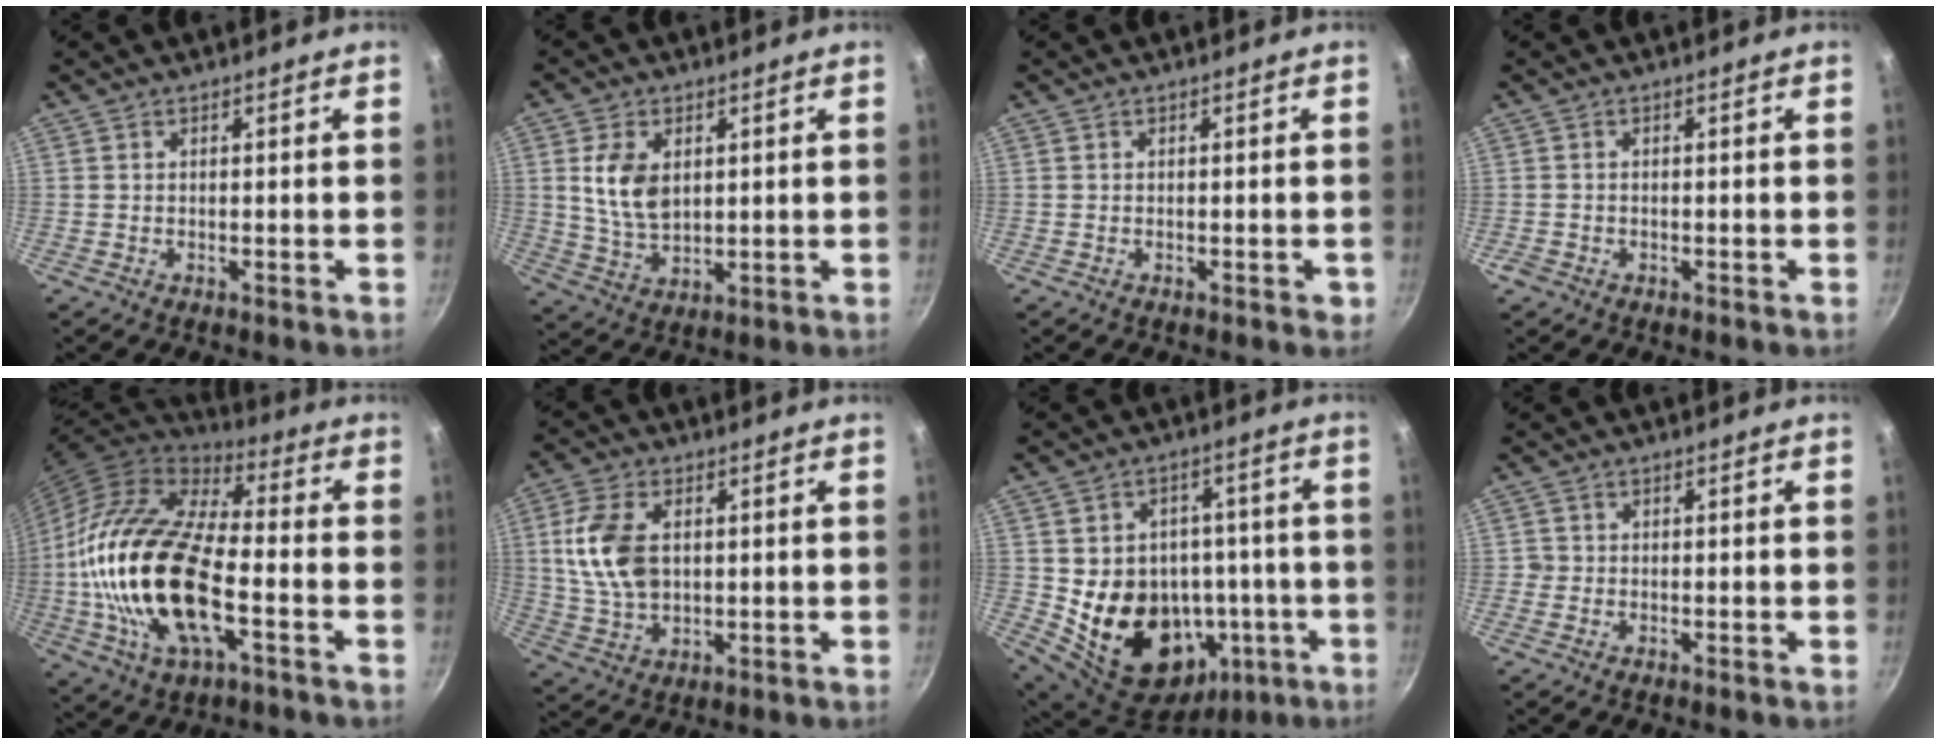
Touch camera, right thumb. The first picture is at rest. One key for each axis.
{"total": 8.9, "fx": 2.1, "fy": 5.8, "fz": 6.5, "tx": -0.114, "ty": -0.015, "tz": 0.046}
{"total": 1.2, "fx": -0.4, "fy": 0.7, "fz": 0.8, "tx": -0.001, "ty": 0.005, "tz": -0.006}
{"total": 1.4, "fx": -0.8, "fy": 1.1, "fz": 0.5, "tx": -0.012, "ty": 0.004, "tz": -0.012}
{"total": 25.6, "fx": -4.5, "fy": 12.1, "fz": 22.1, "tx": -0.428, "ty": 0.021, "tz": -0.091}
{"total": 11.6, "fx": 1.9, "fy": 7.4, "fz": 8.8, "tx": -0.160, "ty": -0.004, "tz": 0.038}
{"total": 20.0, "fx": -3.8, "fy": 16.1, "fz": 11.3, "tx": -0.146, "ty": 0.029, "tz": -0.033}
{"total": 1.1, "fx": -0.3, "fy": 1.0, "fz": 0.1, "tx": 0.002, "ty": 0.003, "tz": -0.007}